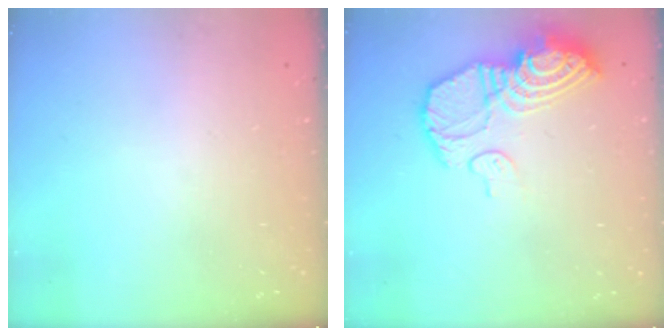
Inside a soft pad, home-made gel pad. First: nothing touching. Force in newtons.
{"total": 15.7, "press": 15.6, "slide": 1.7}